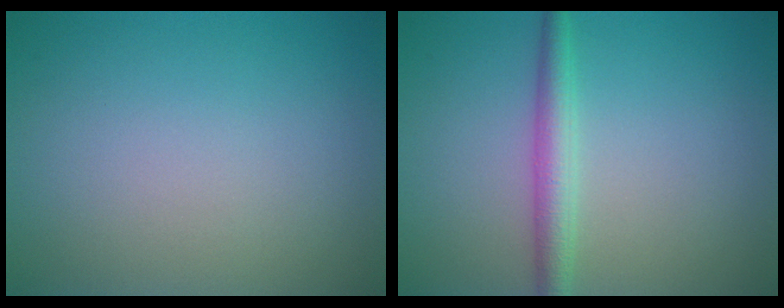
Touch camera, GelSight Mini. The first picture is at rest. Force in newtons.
{"total": 2.7, "press": 2.7, "slide": 0.1}